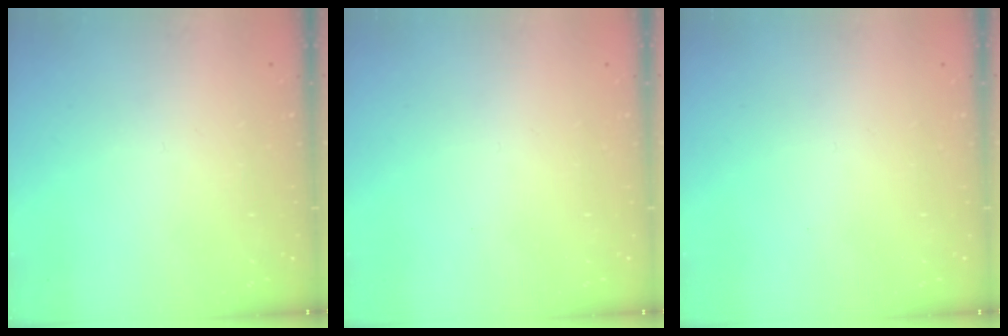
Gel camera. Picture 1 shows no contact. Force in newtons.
{"total": 1.7, "press": 1.6, "slide": 0.1}
{"total": 1.7, "press": 1.6, "slide": 0.1}